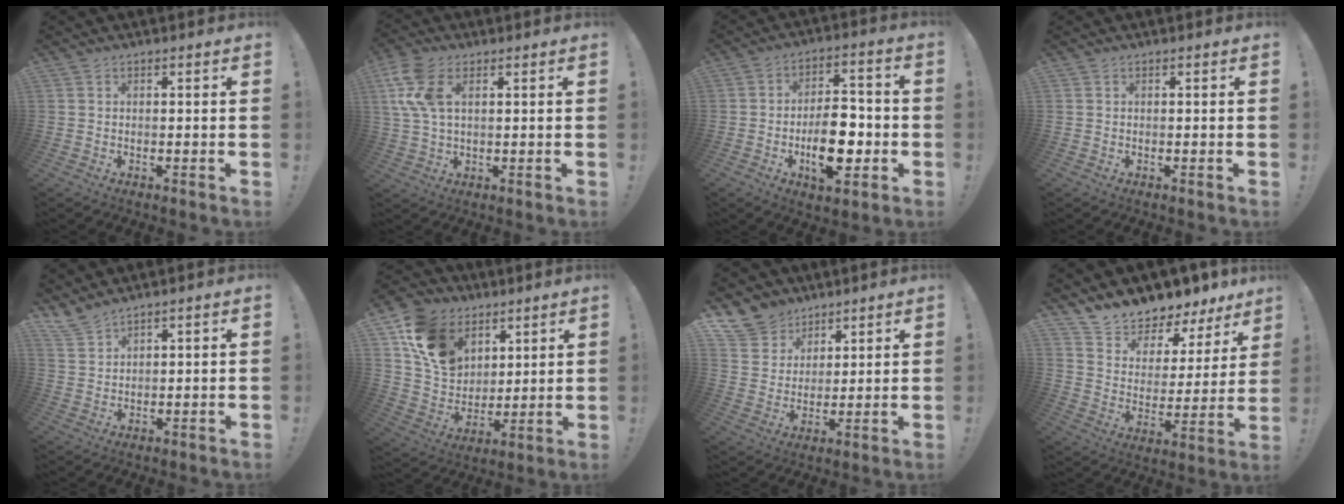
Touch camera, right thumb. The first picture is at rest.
{"total": 10.4, "force": [3.7, 5.8, 7.8], "torque": [-0.180, 0.002, 0.072]}
{"total": 14.6, "force": [-3.7, 8.0, 11.6], "torque": [-0.195, 0.019, -0.060]}
{"total": 0.0}
{"total": 4.6, "force": [4.1, 0.9, 1.8], "torque": [-0.039, -0.024, 0.078]}
{"total": 16.1, "force": [8.1, 11.9, 7.2], "torque": [-0.120, -0.040, 0.162]}
{"total": 10.2, "force": [7.2, 7.0, 1.6], "torque": [-0.035, -0.055, 0.145]}
{"total": 8.6, "force": [8.3, 2.3, 0.5], "torque": [-0.021, -0.095, 0.143]}